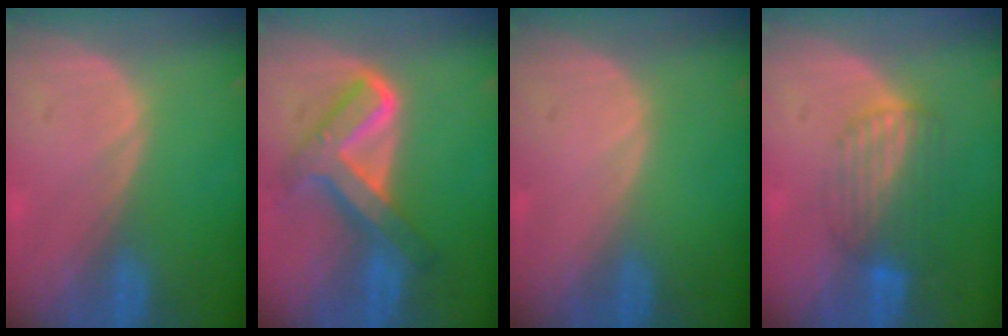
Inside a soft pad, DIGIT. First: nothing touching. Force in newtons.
{"total": 8.4, "press": 8.4, "slide": 0.7}
{"total": 0.0}
{"total": 7.0, "press": 5.9, "slide": 3.8}